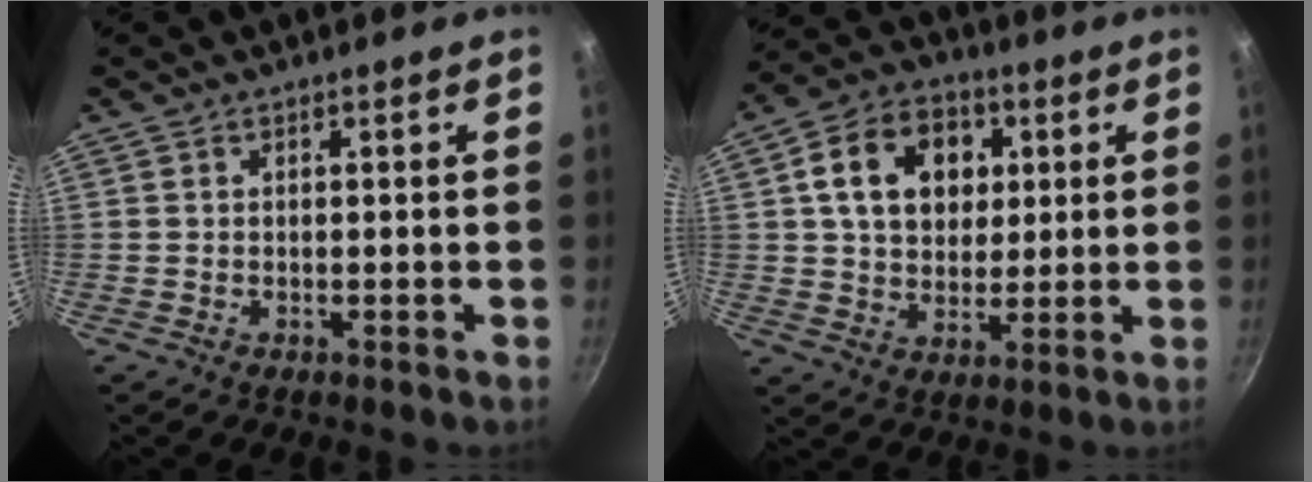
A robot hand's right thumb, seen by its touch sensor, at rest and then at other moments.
{"total": 14.8, "force": [3.9, 11.2, 8.9], "torque": [-0.121, 0.009, 0.057]}